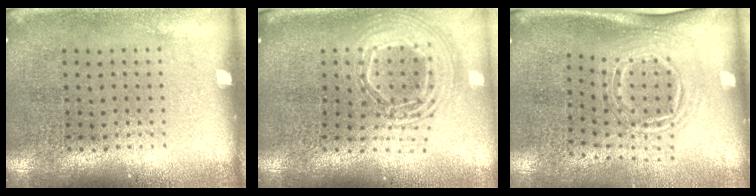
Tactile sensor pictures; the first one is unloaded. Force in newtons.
{"total": 2.4, "press": 1.8, "slide": 1.6}
{"total": 1.7, "press": 1.2, "slide": 1.2}